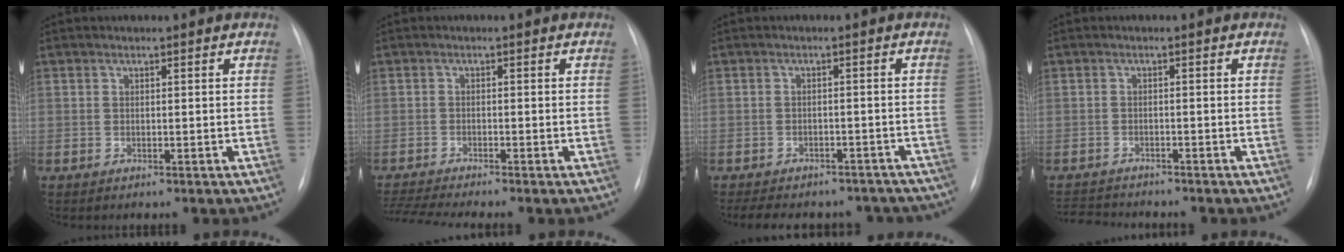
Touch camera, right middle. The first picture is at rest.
{"total": 5.8, "force": [-5.2, -1.3, 2.4], "torque": [-0.049, -0.018, -0.089]}
{"total": 16.2, "force": [-13.6, 6.8, 5.4], "torque": [-0.118, 0.003, -0.151]}
{"total": 5.2, "force": [-5.1, 0.6, 0.9], "torque": [-0.017, -0.015, -0.081]}